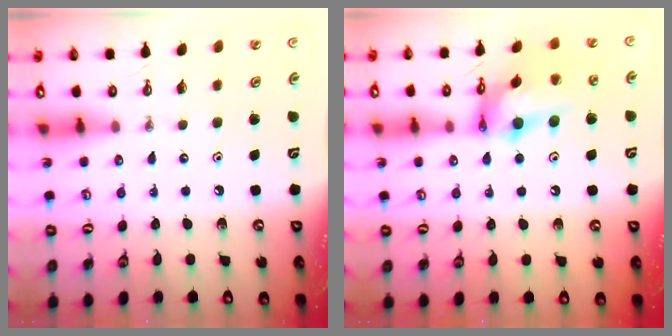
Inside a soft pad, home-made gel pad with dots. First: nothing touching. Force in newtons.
{"total": 18.0, "press": 17.2, "slide": 5.4}